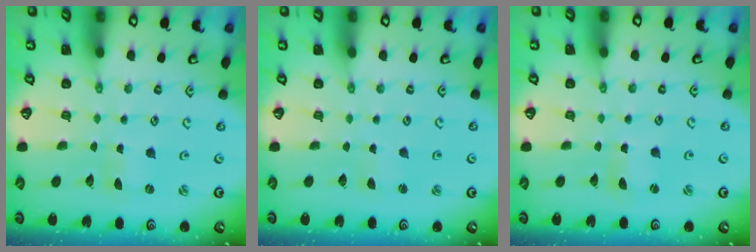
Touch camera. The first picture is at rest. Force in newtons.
{"total": 2.0, "press": 2.0, "slide": 0.3}
{"total": 2.3, "press": 2.2, "slide": 0.3}